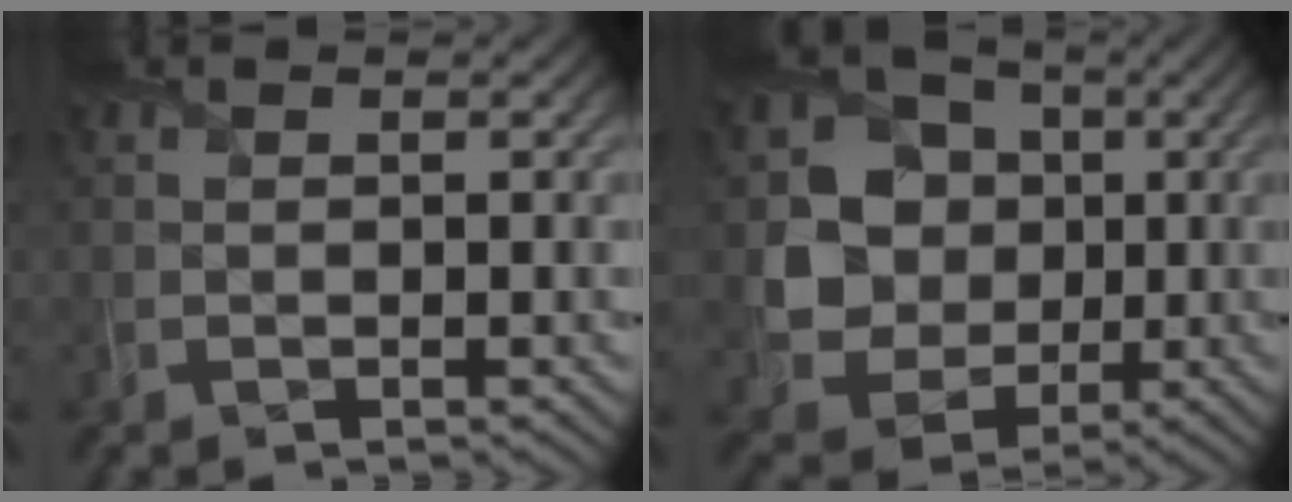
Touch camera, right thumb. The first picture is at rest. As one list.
[{"total": 8.6, "force": [0.3, 7.7, 3.9], "torque": [-0.093, -0.010, 0.004]}]